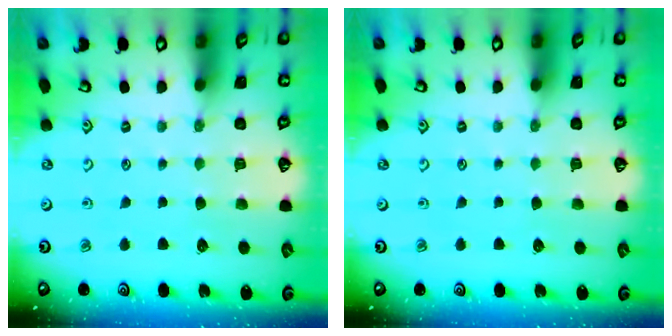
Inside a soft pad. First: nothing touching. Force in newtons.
{"total": 0.0}